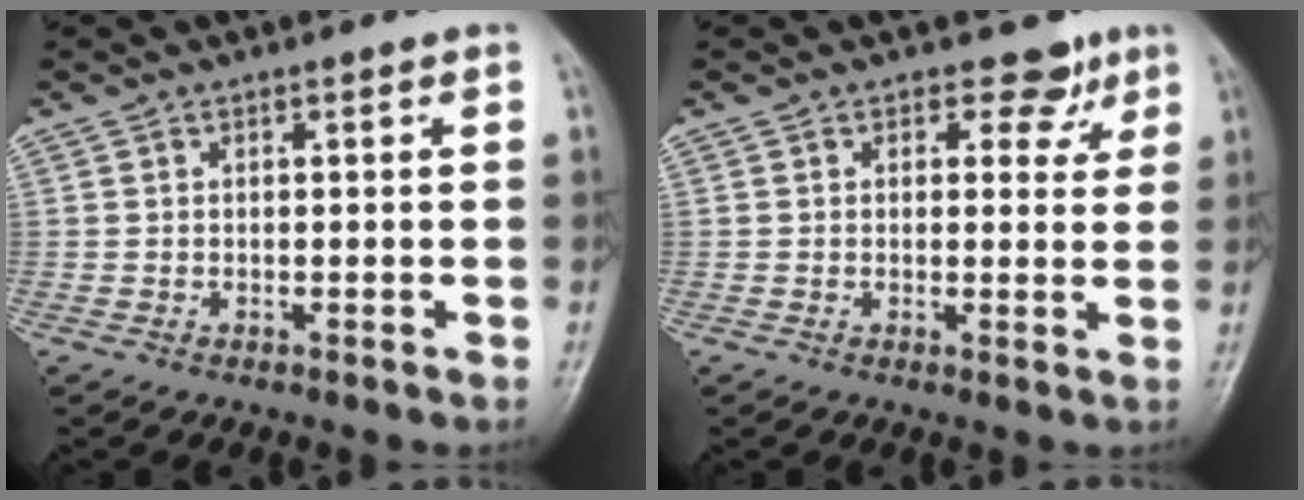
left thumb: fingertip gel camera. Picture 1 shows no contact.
{"total": 4.2, "force": [2.7, 2.8, 1.5], "torque": [0.013, -0.011, 0.032]}